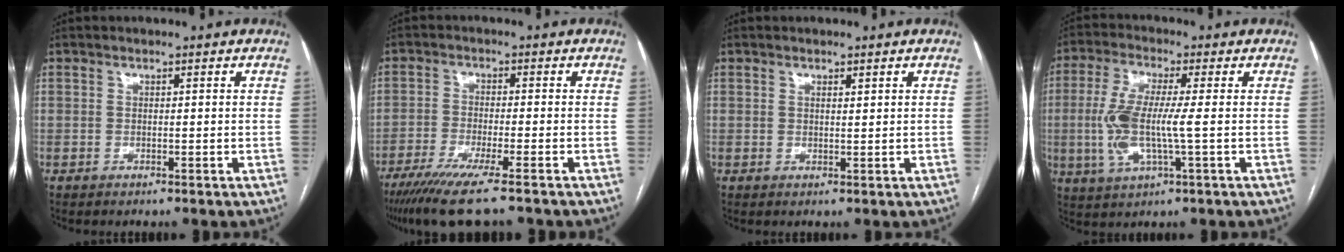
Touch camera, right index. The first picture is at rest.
{"total": 10.7, "force": [-7.9, 0.3, 7.2], "torque": [-0.115, -0.027, -0.129]}
{"total": 0.8, "force": [0.6, 0.2, 0.6], "torque": [-0.010, -0.004, 0.009]}
{"total": 9.3, "force": [-0.7, 1.5, 9.1], "torque": [-0.204, 0.003, -0.016]}